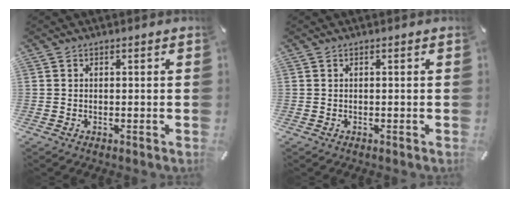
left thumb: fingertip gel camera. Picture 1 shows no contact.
{"total": 0.0}